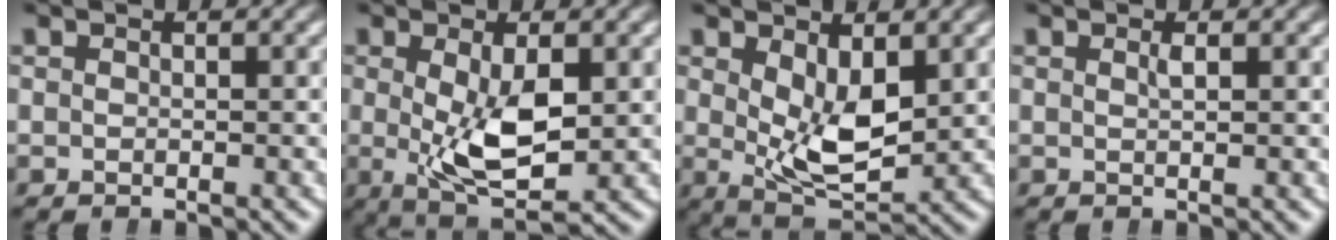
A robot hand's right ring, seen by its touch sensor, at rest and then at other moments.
{"total": 6.5, "force": [-0.6, 3.1, 5.7], "torque": [-0.108, -0.028, 0.003]}
{"total": 5.5, "force": [0.7, 2.8, 4.7], "torque": [-0.073, -0.024, 0.020]}
{"total": 0.9, "force": [0.2, -0.3, 0.8], "torque": [-0.014, -0.003, 0.004]}